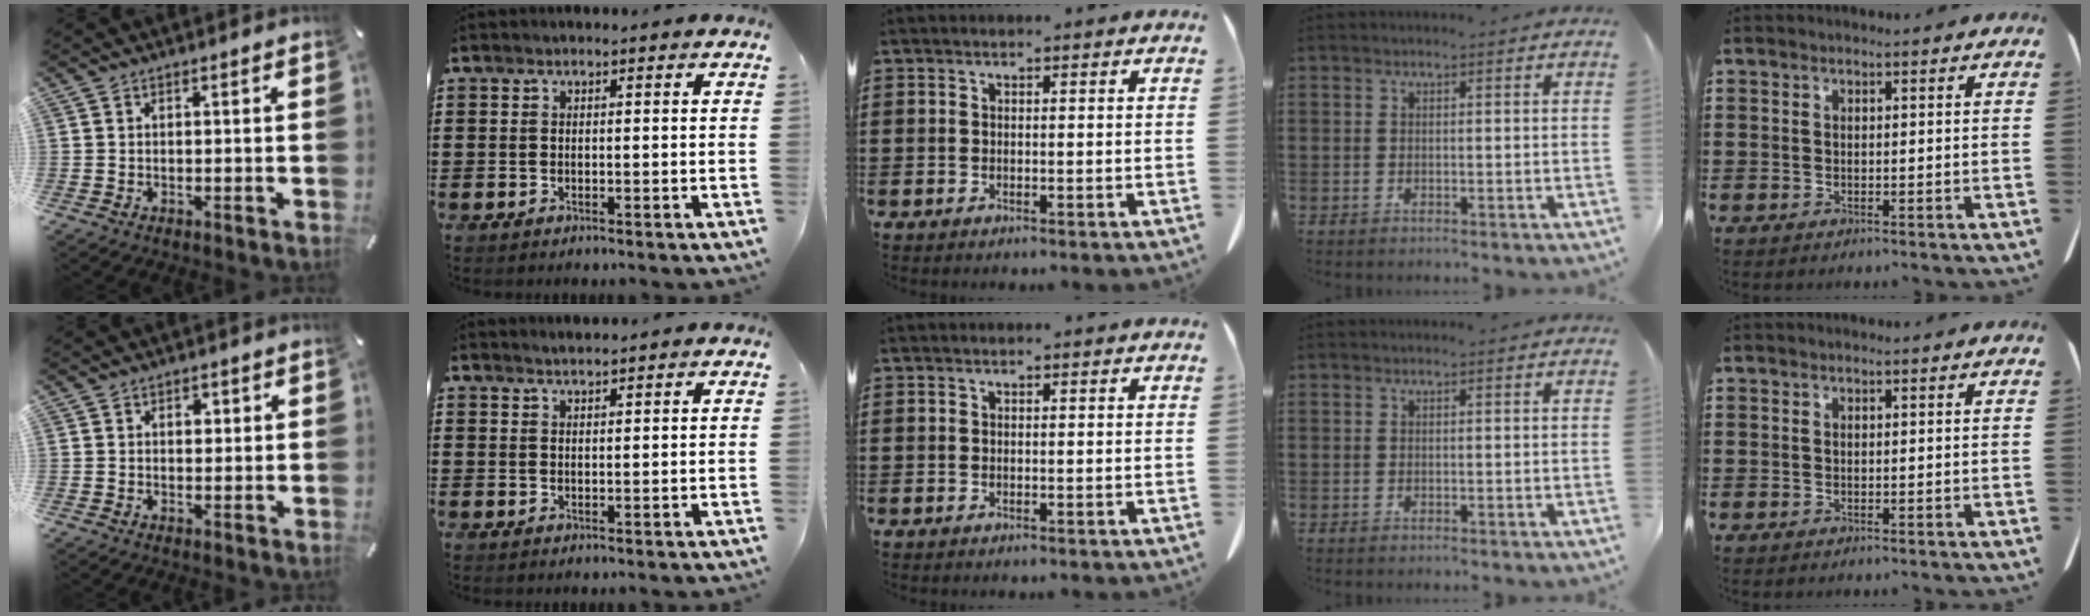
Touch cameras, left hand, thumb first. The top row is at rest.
{"thumb": {"total": 2.0, "force": [0.6, 1.5, 1.1], "torque": [-0.001, -0.002, 0.002]}, "index": {"total": 1.2, "force": [1.2, -0.1, 0.2], "torque": [-0.006, 0.001, 0.023]}}